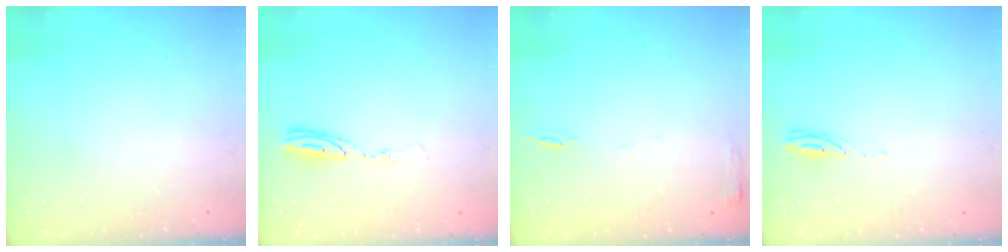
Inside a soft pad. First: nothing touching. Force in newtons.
{"total": 5.2, "press": 5.2, "slide": 0.3}
{"total": 6.0, "press": 6.0, "slide": 0.6}
{"total": 3.2, "press": 3.2, "slide": 0.2}